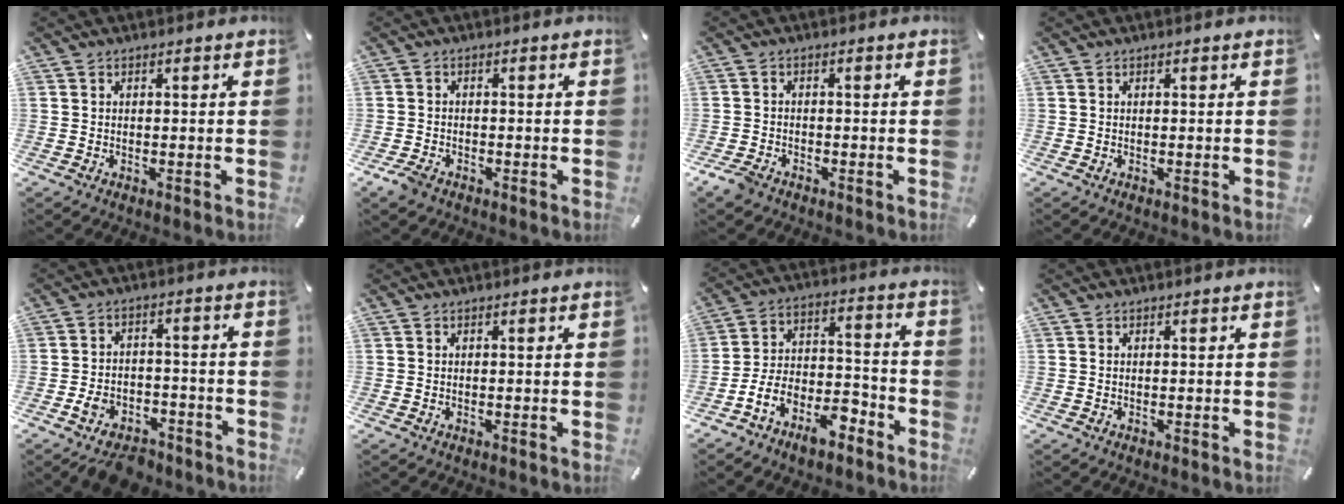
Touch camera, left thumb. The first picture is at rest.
{"total": 2.8, "force": [-2.0, 1.6, 1.1], "torque": [-0.032, 0.006, -0.042]}
{"total": 3.2, "force": [-2.5, 1.7, 1.2], "torque": [-0.039, 0.006, -0.052]}
{"total": 0.0}
{"total": 7.3, "force": [-5.7, 3.9, 2.4], "torque": [-0.037, 0.037, -0.104]}
{"total": 0.0}
{"total": 10.9, "force": [-7.6, 6.0, 4.8], "torque": [-0.083, 0.036, -0.140]}
{"total": 0.0}